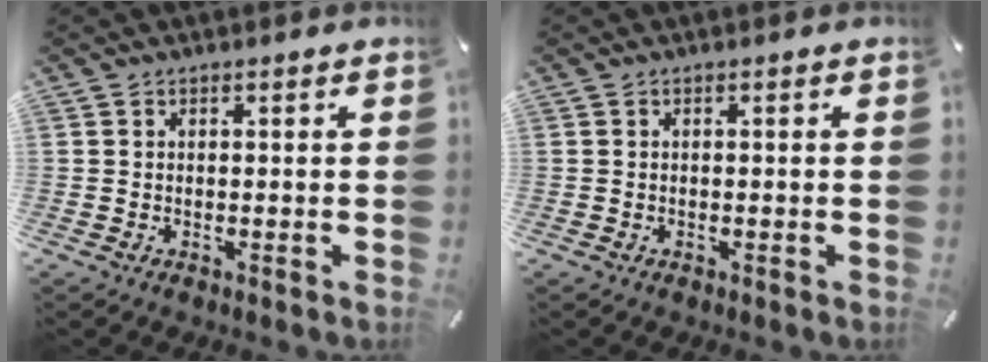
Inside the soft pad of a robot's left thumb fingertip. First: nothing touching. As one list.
[{"total": 0.0}]